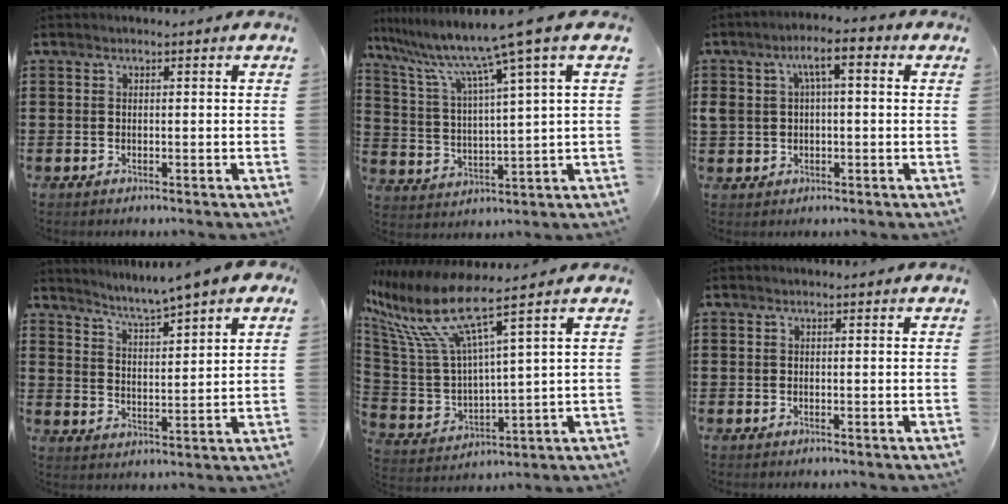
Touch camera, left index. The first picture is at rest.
{"total": 9.6, "force": [6.9, -1.0, 6.6], "torque": [-0.155, -0.042, 0.106]}
{"total": 5.4, "force": [1.2, 2.5, 4.7], "torque": [-0.104, 0.012, 0.014]}
{"total": 4.3, "force": [4.0, -0.7, 1.5], "torque": [-0.049, -0.028, 0.062]}
{"total": 11.9, "force": [7.3, 2.8, 9.0], "torque": [-0.225, -0.043, 0.118]}
{"total": 0.0}